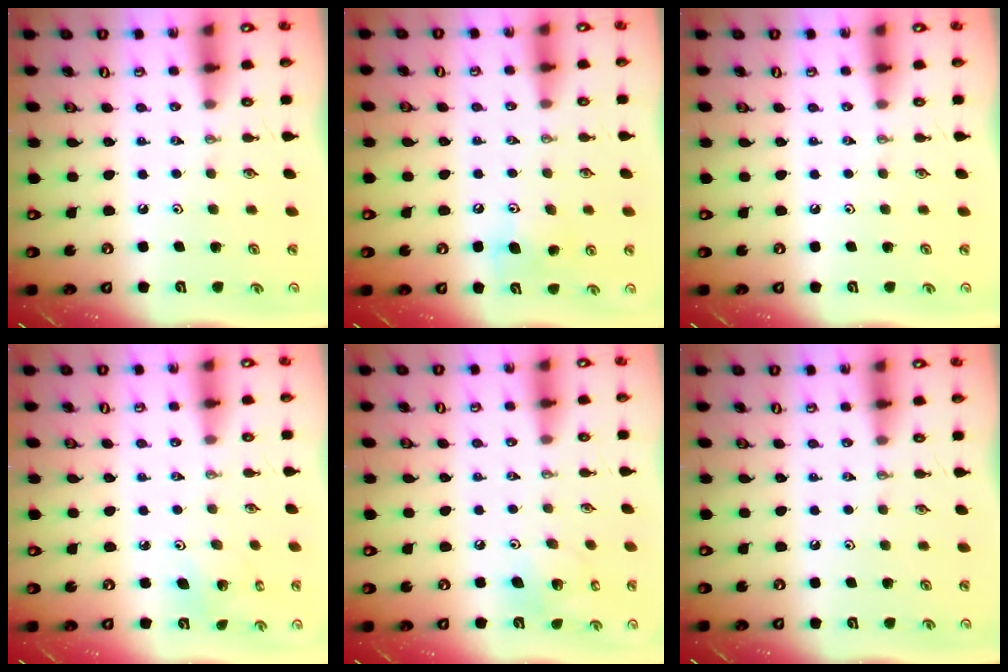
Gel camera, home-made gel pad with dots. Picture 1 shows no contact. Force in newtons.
{"total": 7.4, "press": 7.1, "slide": 2.2}
{"total": 0.0}
{"total": 4.5, "press": 4.5, "slide": 0.2}
{"total": 10.5, "press": 10.3, "slide": 2.1}
{"total": 0.0}